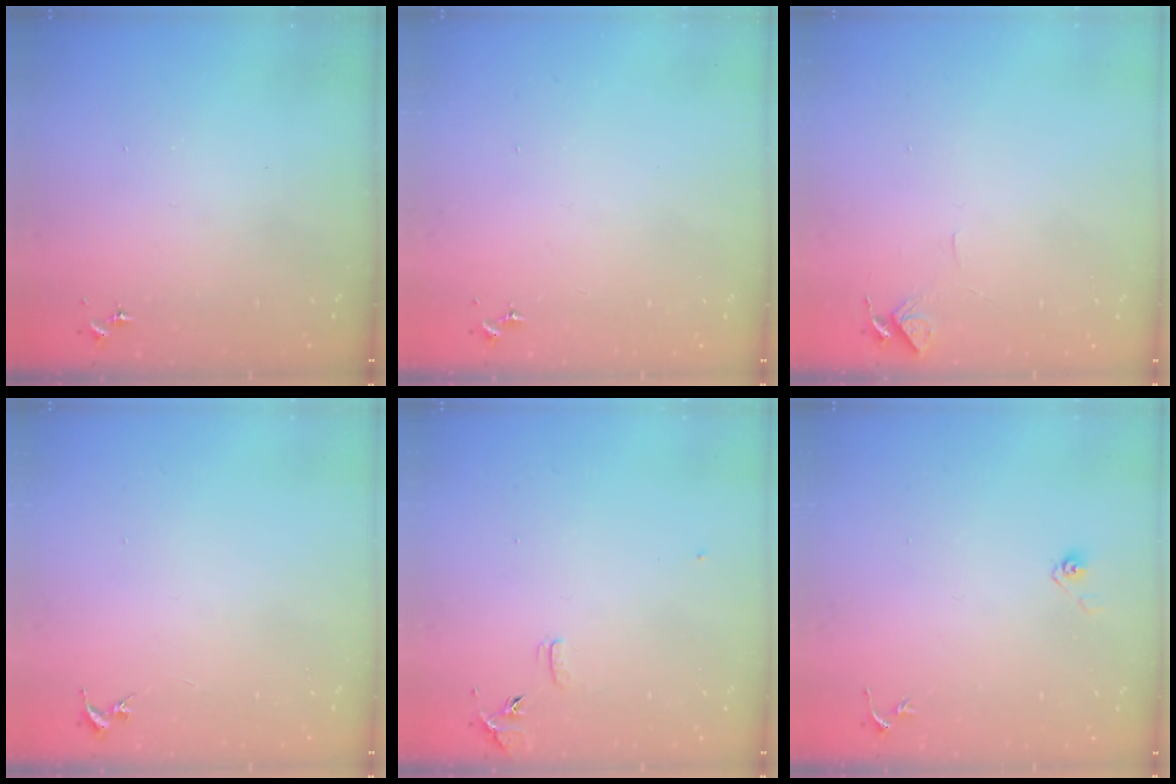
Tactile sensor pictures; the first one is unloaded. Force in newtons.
{"total": 0.0}
{"total": 4.6, "press": 4.5, "slide": 0.4}
{"total": 0.0}
{"total": 6.9, "press": 6.9, "slide": 0.6}
{"total": 3.6, "press": 3.0, "slide": 2.1}